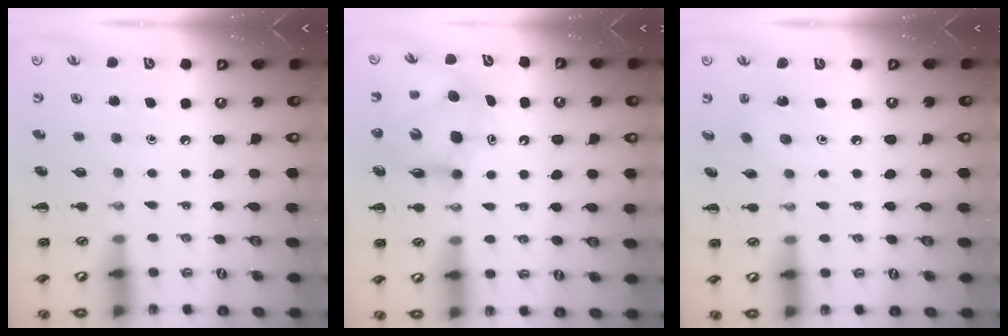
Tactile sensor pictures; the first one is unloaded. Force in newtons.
{"total": 8.9, "press": 8.5, "slide": 2.3}
{"total": 2.1, "press": 2.0, "slide": 0.8}